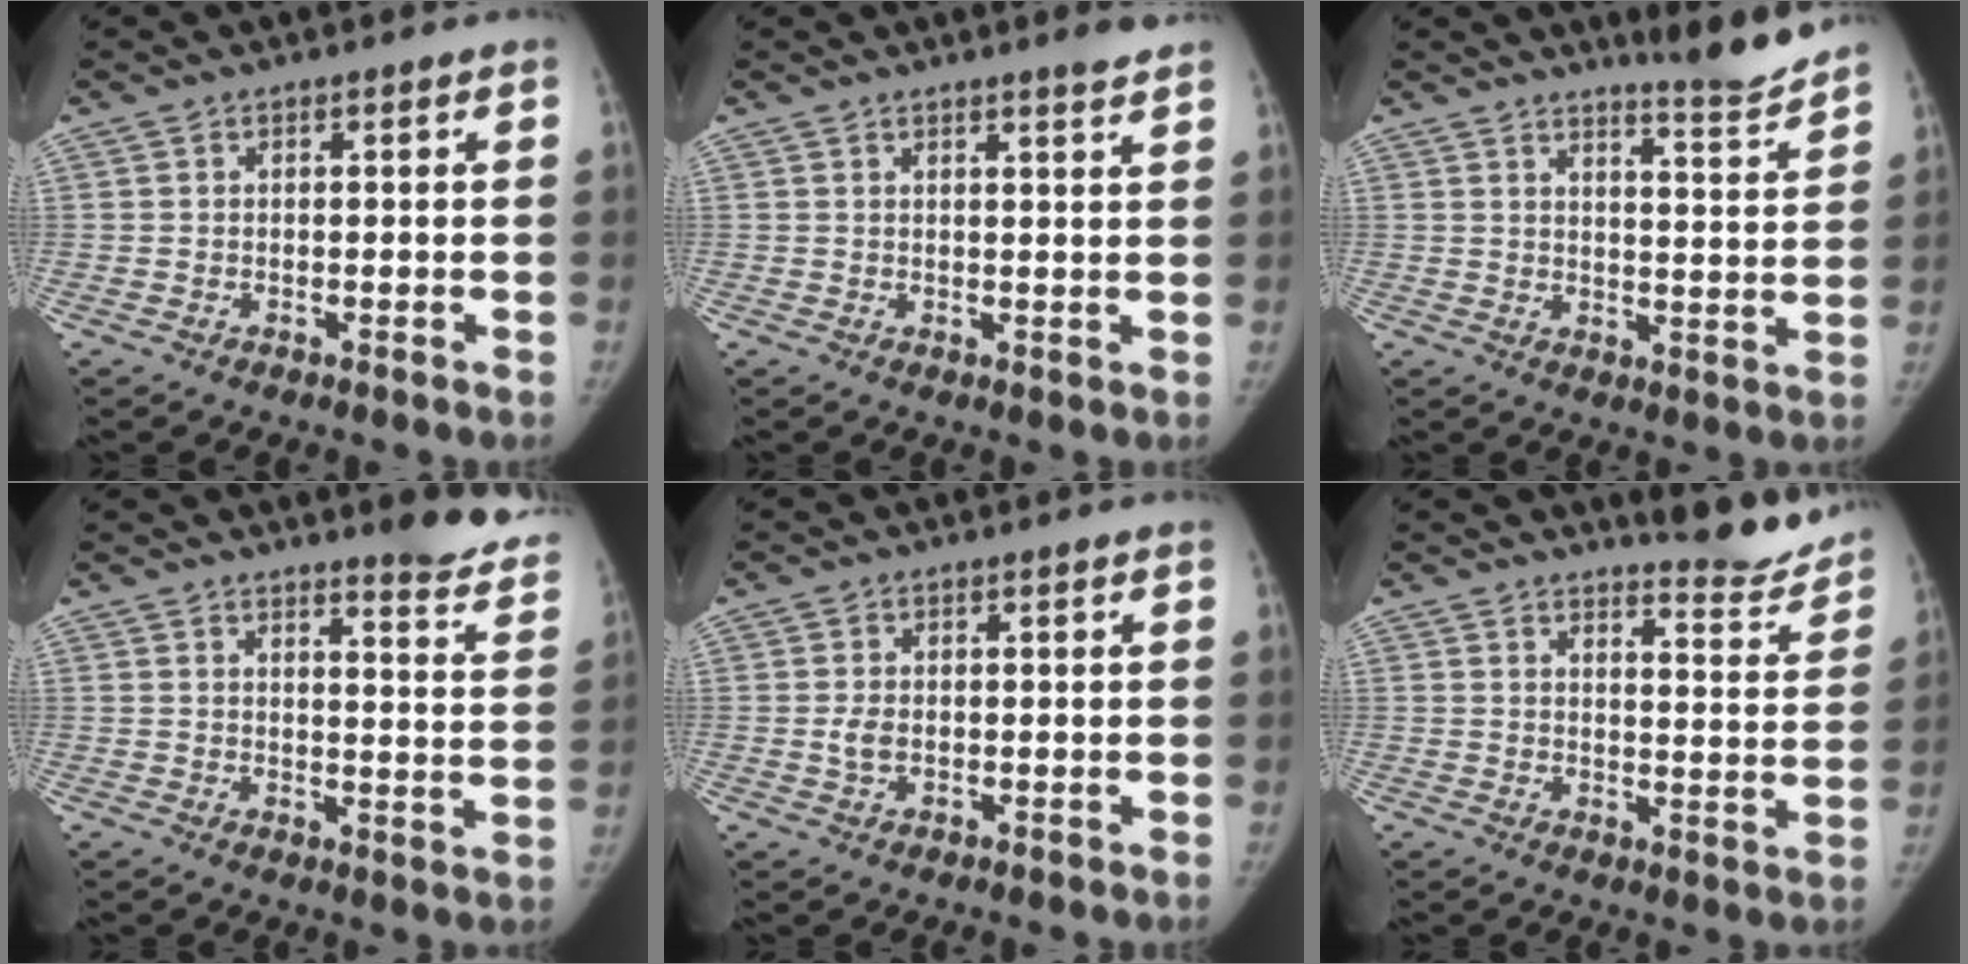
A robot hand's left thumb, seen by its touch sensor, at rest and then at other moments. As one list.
[{"total": 3.0, "force": [2.5, -0.1, 1.7], "torque": [-0.021, -0.017, 0.034]}, {"total": 6.8, "force": [6.5, -0.4, 2.1], "torque": [-0.027, -0.065, 0.095]}, {"total": 12.0, "force": [10.9, 2.0, 4.8], "torque": [-0.029, -0.092, 0.110]}, {"total": 2.3, "force": [-0.1, 1.6, 1.7], "torque": [-0.035, 0.000, -0.001]}, {"total": 9.2, "force": [8.9, 1.4, 1.7], "torque": [-0.002, -0.083, 0.110]}]